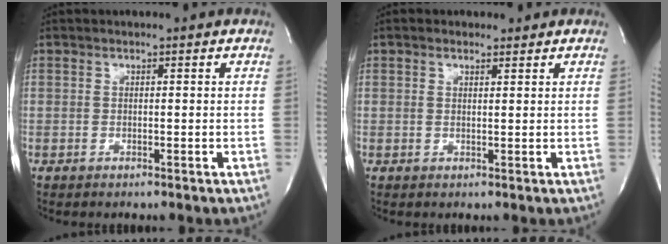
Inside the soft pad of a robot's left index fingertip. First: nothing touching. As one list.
[{"total": 1.4, "force": [1.0, 0.6, 0.8], "torque": [-0.022, 0.000, 0.015]}]